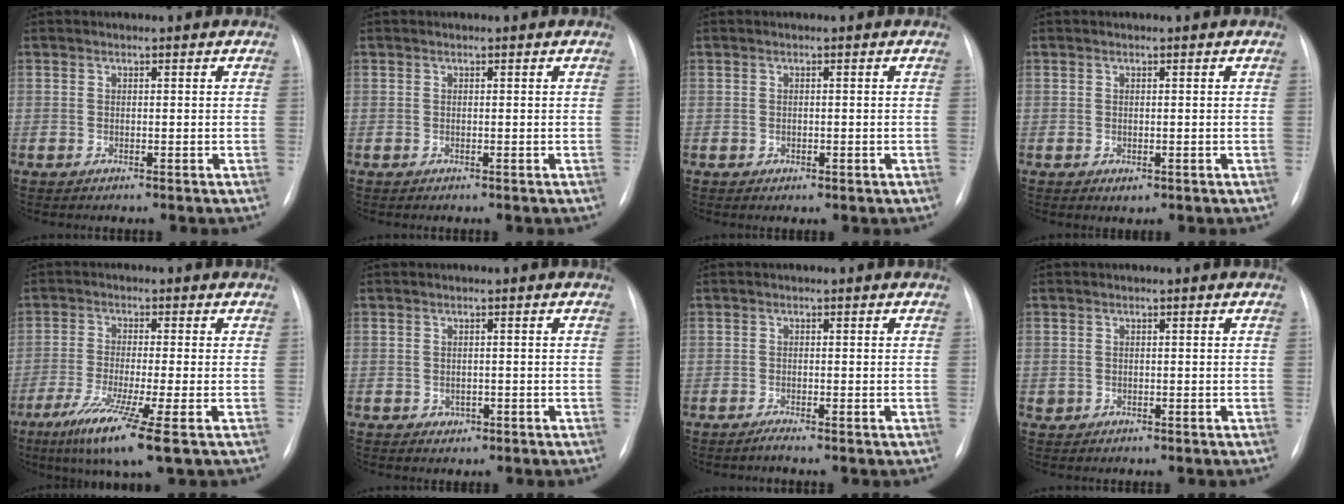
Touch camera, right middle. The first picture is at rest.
{"total": 0.0}
{"total": 1.0, "force": [-0.4, 0.8, 0.6], "torque": [-0.010, 0.001, -0.001]}
{"total": 1.0, "force": [-0.4, 0.6, 0.7], "torque": [-0.008, -0.002, -0.001]}
{"total": 9.7, "force": [-5.1, -0.4, 8.2], "torque": [-0.155, -0.034, -0.091]}
{"total": 1.3, "force": [-0.4, 1.1, 0.4], "torque": [-0.005, 0.002, -0.003]}
{"total": 0.8, "force": [-0.7, -0.2, 0.4], "torque": [-0.008, -0.001, -0.013]}
{"total": 0.7, "force": [-0.1, 0.7, 0.1], "torque": [0.002, 0.004, -0.002]}